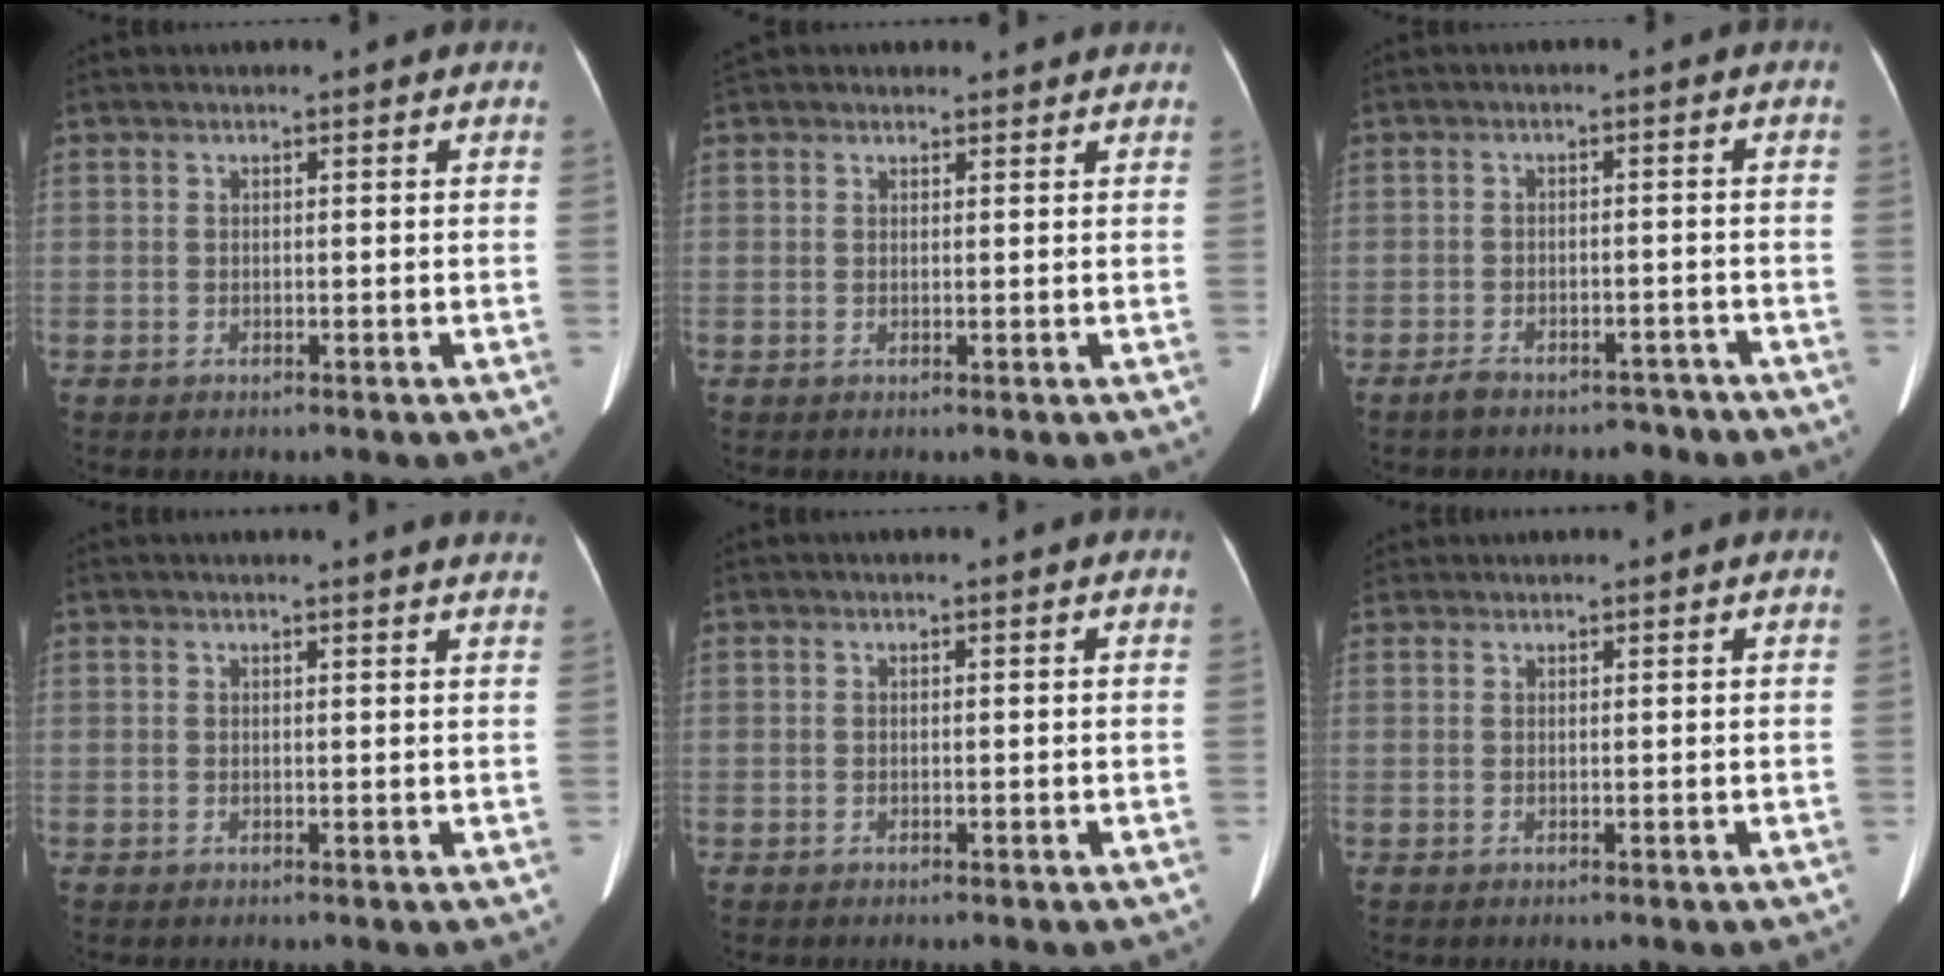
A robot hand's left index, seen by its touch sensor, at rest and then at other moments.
{"total": 3.0, "force": [2.8, 1.1, 0.3], "torque": [-0.007, 0.020, 0.039]}
{"total": 5.7, "force": [-4.8, 2.3, 2.0], "torque": [-0.033, 0.005, -0.066]}
{"total": 8.6, "force": [8.2, 0.3, 2.5], "torque": [-0.025, 0.001, 0.070]}
{"total": 0.0}
{"total": 1.9, "force": [1.9, 0.3, 0.2], "torque": [-0.012, 0.020, 0.038]}